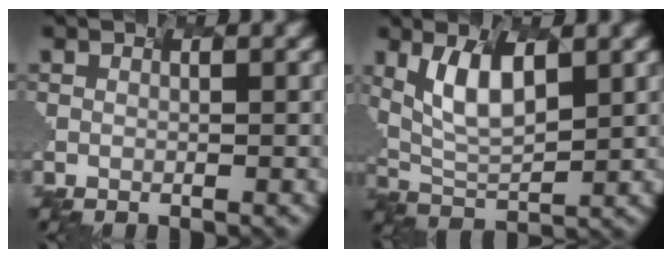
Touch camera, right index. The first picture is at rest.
{"total": 4.4, "force": [1.2, 2.0, 3.7], "torque": [-0.091, -0.007, 0.041]}